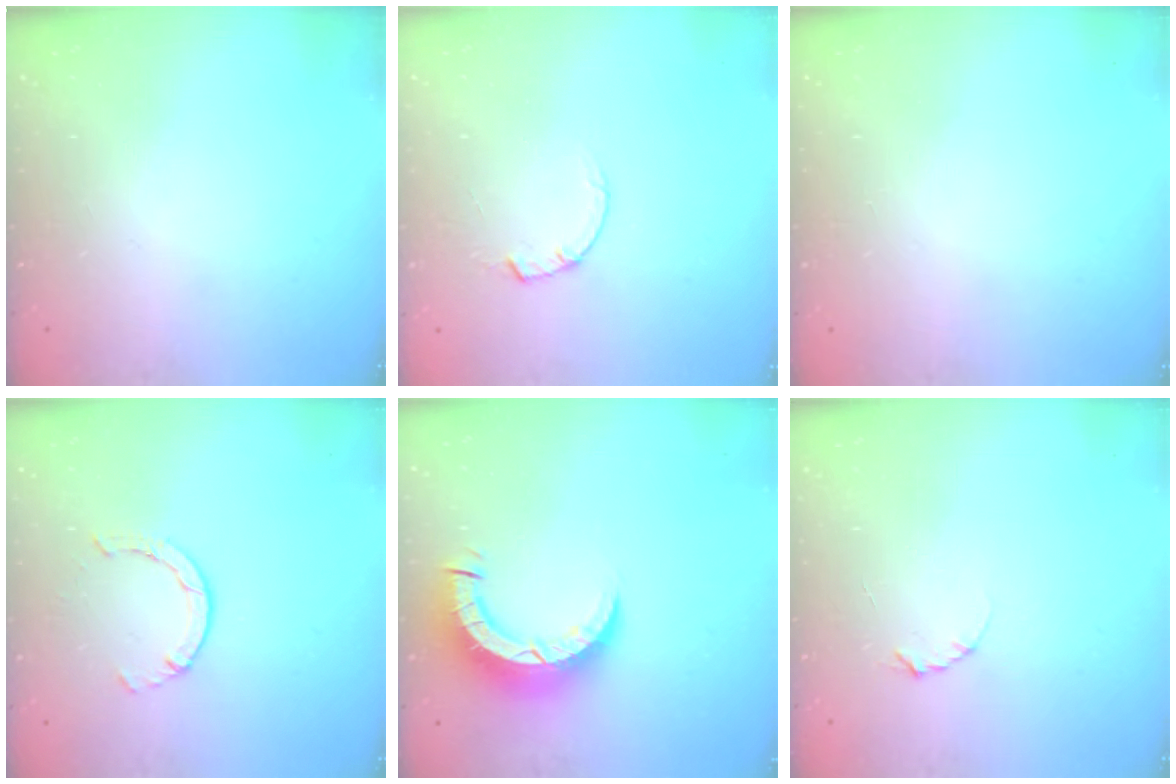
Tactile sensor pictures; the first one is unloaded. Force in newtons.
{"total": 1.5, "press": 1.5, "slide": 0.3}
{"total": 2.6, "press": 2.6, "slide": 0.2}
{"total": 2.9, "press": 2.9, "slide": 0.4}
{"total": 9.0, "press": 9.0, "slide": 0.9}
{"total": 2.3, "press": 2.3, "slide": 0.4}